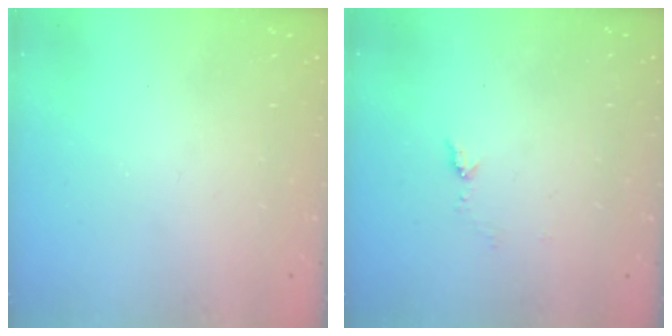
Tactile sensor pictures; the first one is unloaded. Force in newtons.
{"total": 4.6, "press": 4.5, "slide": 0.5}